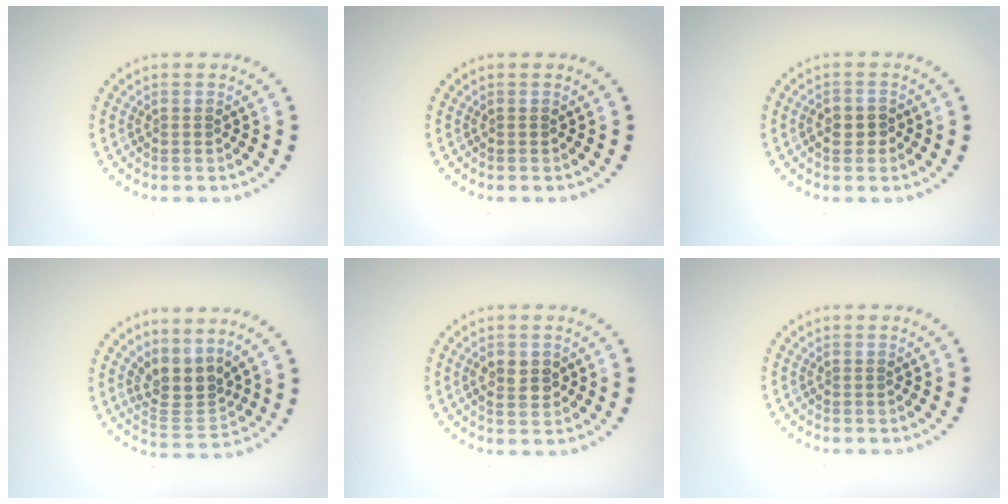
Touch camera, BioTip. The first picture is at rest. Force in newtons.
{"total": 0.0}
{"total": 1.3, "press": 1.2, "slide": 0.4}
{"total": 3.3, "press": 2.5, "slide": 2.1}
{"total": 2.3, "press": 2.3, "slide": 0.1}
{"total": 0.0}